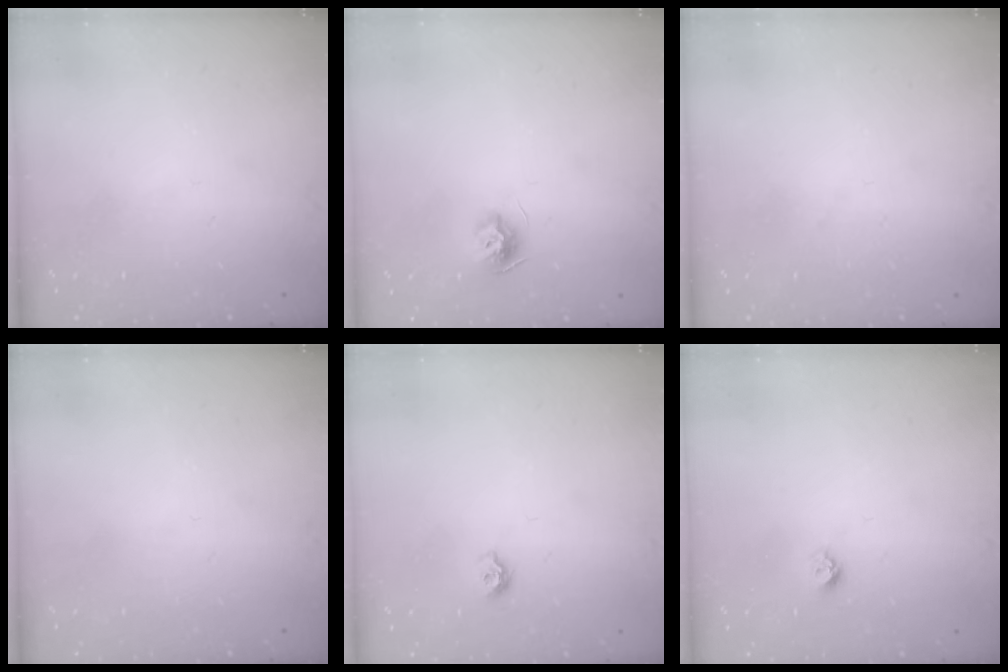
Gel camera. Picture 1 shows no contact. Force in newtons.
{"total": 7.8, "press": 7.8, "slide": 0.2}
{"total": 1.3, "press": 1.3, "slide": 0.0}
{"total": 0.0}
{"total": 5.6, "press": 5.6, "slide": 0.7}
{"total": 4.3, "press": 4.2, "slide": 0.6}